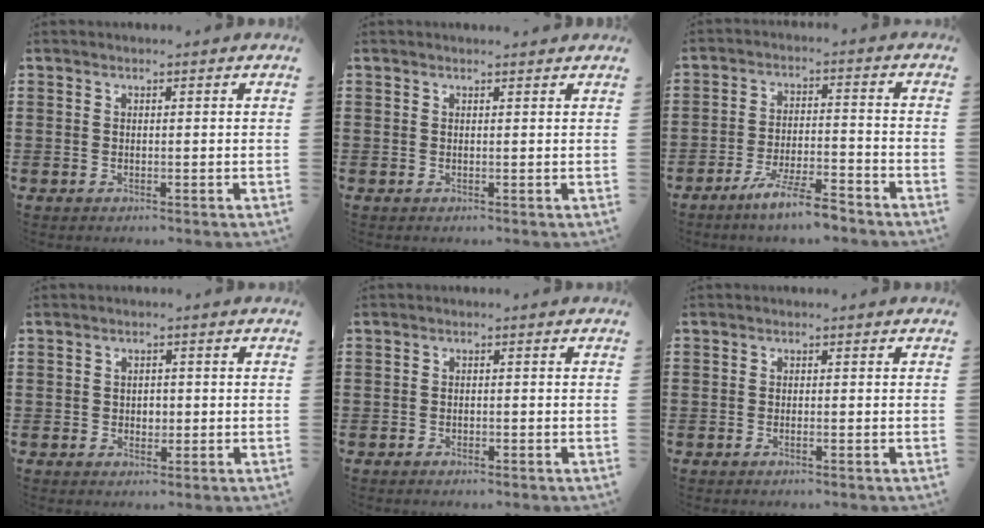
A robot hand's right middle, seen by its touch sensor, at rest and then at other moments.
{"total": 0.6, "force": [0.6, 0.0, 0.1], "torque": [-0.002, -0.003, 0.011]}
{"total": 6.8, "force": [-5.7, 0.4, 3.8], "torque": [-0.079, -0.004, -0.107]}
{"total": 1.5, "force": [0.0, 1.2, 0.9], "torque": [-0.010, 0.004, -0.004]}
{"total": 0.9, "force": [-0.8, 0.3, 0.3], "torque": [-0.008, -0.002, -0.016]}
{"total": 0.6, "force": [-0.3, 0.0, 0.5], "torque": [-0.010, -0.003, -0.006]}